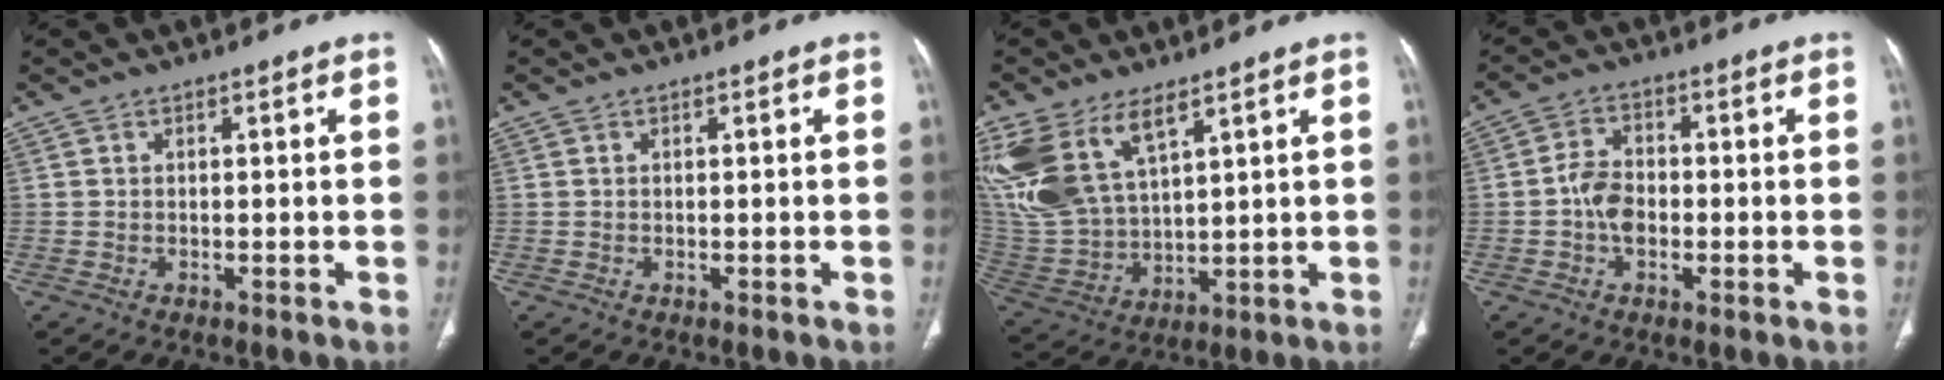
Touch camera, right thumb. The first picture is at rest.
{"total": 0.0}
{"total": 19.1, "force": [10.1, 9.8, 12.9], "torque": [-0.290, -0.025, 0.218]}
{"total": 5.4, "force": [-1.0, 3.7, 3.8], "torque": [-0.062, 0.015, -0.025]}